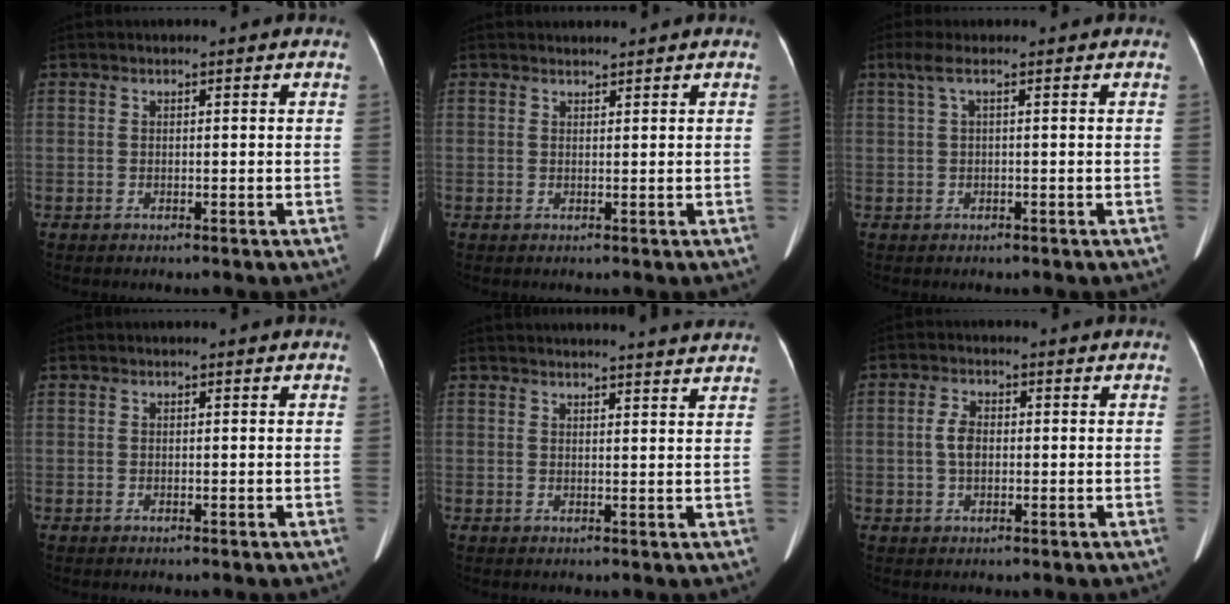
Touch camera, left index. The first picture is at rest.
{"total": 0.8, "force": [0.7, 0.0, -0.3], "torque": [-0.004, 0.000, 0.013]}
{"total": 2.1, "force": [0.8, -0.1, 1.9], "torque": [-0.056, 0.023, 0.023]}
{"total": 0.0}
{"total": 12.0, "force": [11.5, -0.2, 3.4], "torque": [-0.042, -0.006, 0.122]}
{"total": 3.2, "force": [-0.2, 2.1, 2.4], "torque": [-0.058, 0.010, -0.004]}